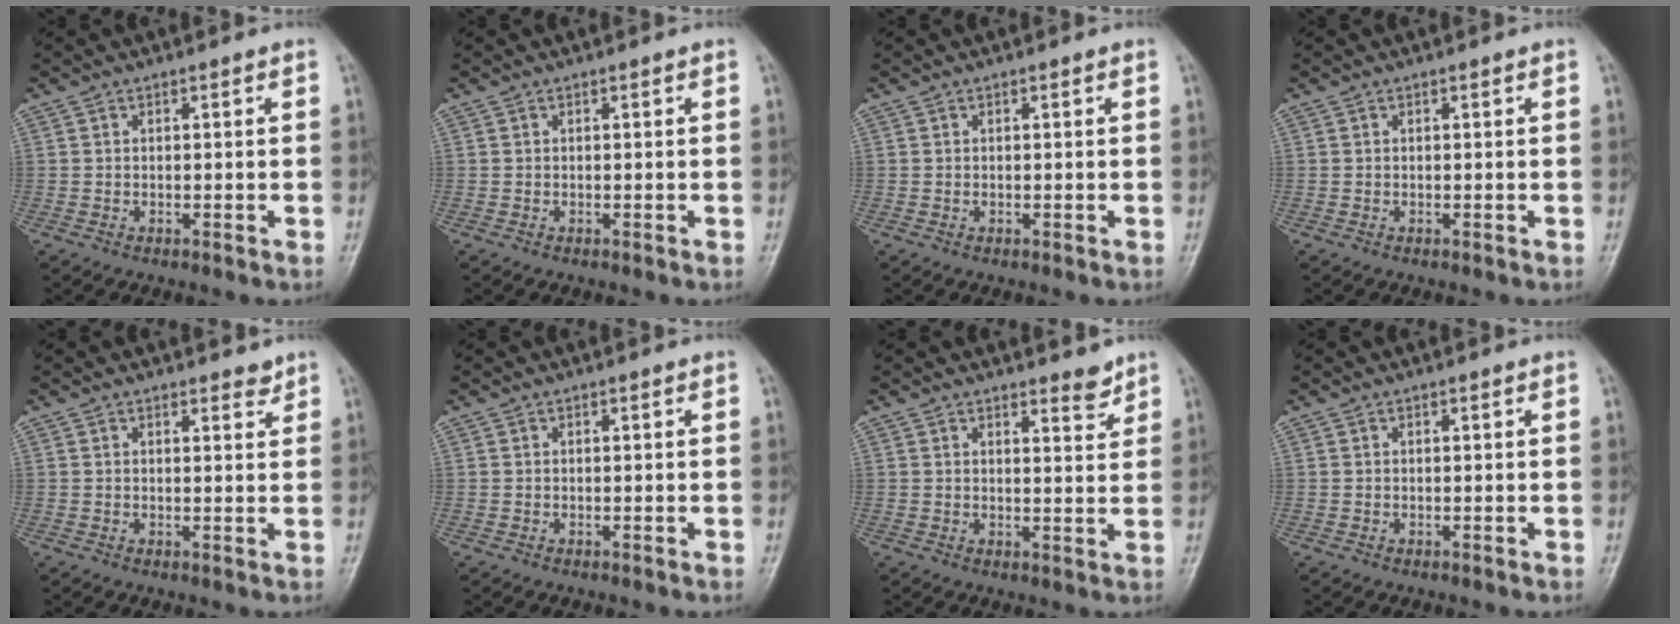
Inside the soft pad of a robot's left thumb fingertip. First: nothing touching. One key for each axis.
{"total": 0.0}
{"total": 0.5, "fx": 0.1, "fy": 0.2, "fz": 0.5, "tx": -0.006, "ty": 0.003, "tz": 0.004}
{"total": 0.0}
{"total": 1.9, "fx": 1.6, "fy": 0.7, "fz": 0.8, "tx": 0.000, "ty": -0.012, "tz": 0.020}
{"total": 0.0}
{"total": 3.3, "fx": 2.7, "fy": 1.0, "fz": 1.6, "tx": -0.011, "ty": -0.023, "tz": 0.038}
{"total": 0.0}